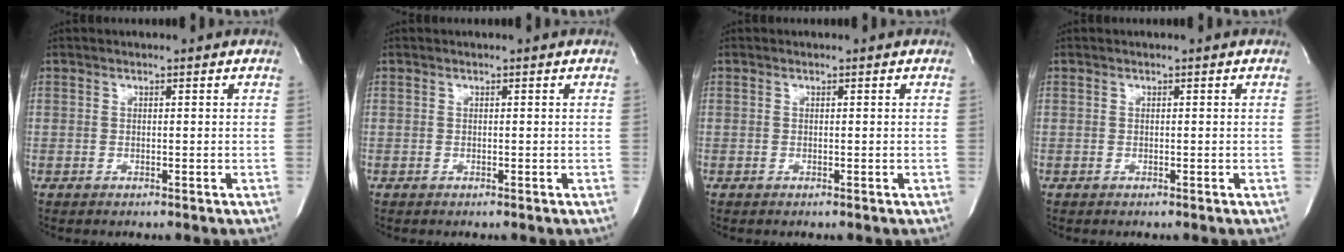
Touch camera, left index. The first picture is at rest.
{"total": 0.0}
{"total": 0.0}
{"total": 0.0}